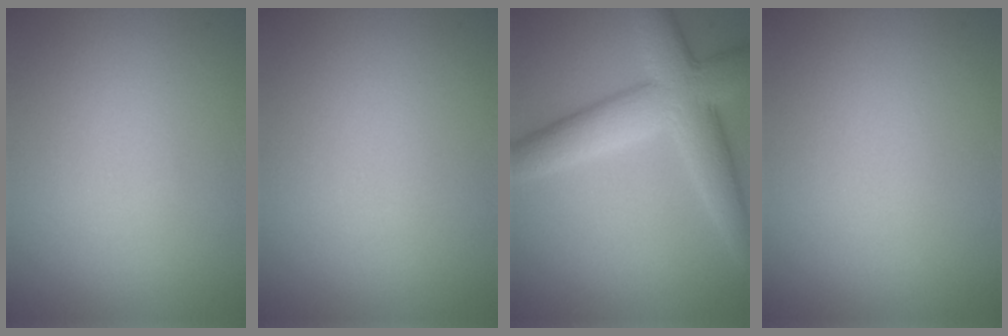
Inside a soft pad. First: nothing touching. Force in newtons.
{"total": 0.0}
{"total": 7.6, "press": 7.6, "slide": 0.1}
{"total": 0.0}